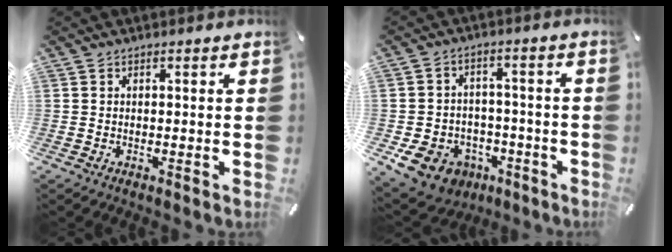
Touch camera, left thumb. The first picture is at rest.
{"total": 11.0, "force": [-5.6, 8.6, 4.0], "torque": [-0.080, 0.043, -0.091]}